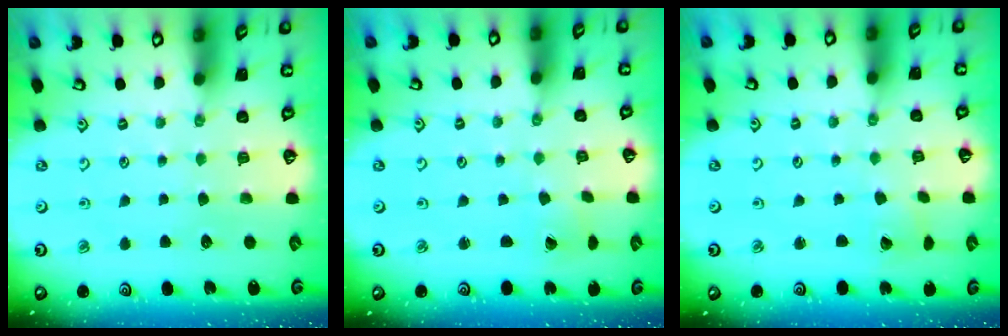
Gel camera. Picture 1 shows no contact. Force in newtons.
{"total": 1.4, "press": 1.4, "slide": 0.1}
{"total": 1.8, "press": 1.8, "slide": 0.2}